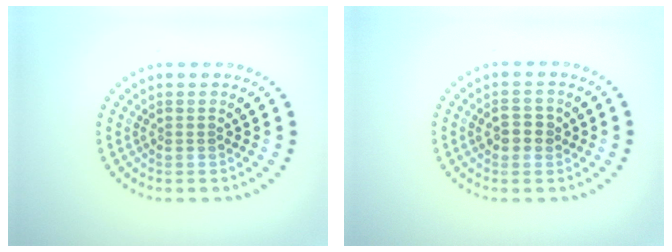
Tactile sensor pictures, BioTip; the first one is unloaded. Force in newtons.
{"total": 2.1, "press": 2.1, "slide": 0.3}